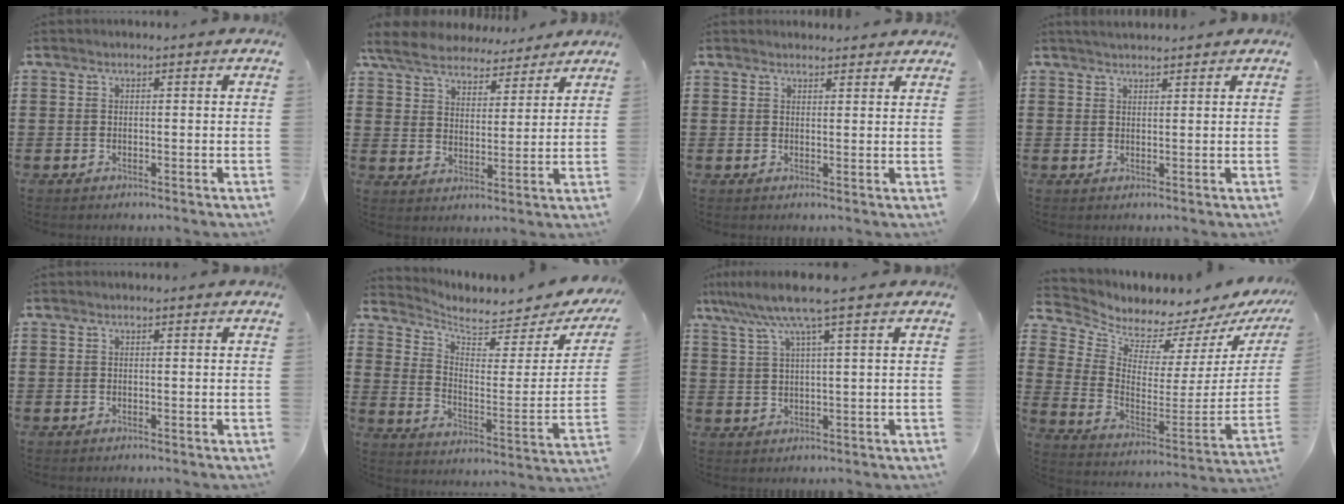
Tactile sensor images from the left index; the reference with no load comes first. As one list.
[{"total": 6.5, "force": [6.0, 1.9, 1.6], "torque": [-0.061, -0.026, 0.107]}, {"total": 1.7, "force": [1.7, 0.2, -0.1], "torque": [-0.004, 0.000, 0.035]}, {"total": 1.7, "force": [1.6, 0.2, 0.3], "torque": [-0.009, 0.004, 0.032]}, {"total": 0.0}, {"total": 4.7, "force": [4.3, 1.0, 1.5], "torque": [-0.048, -0.039, 0.069]}, {"total": 6.9, "force": [4.2, -0.2, 5.4], "torque": [-0.118, -0.008, 0.071]}, {"total": 3.5, "force": [3.5, 0.4, -0.4], "torque": [-0.025, -0.057, 0.055]}]